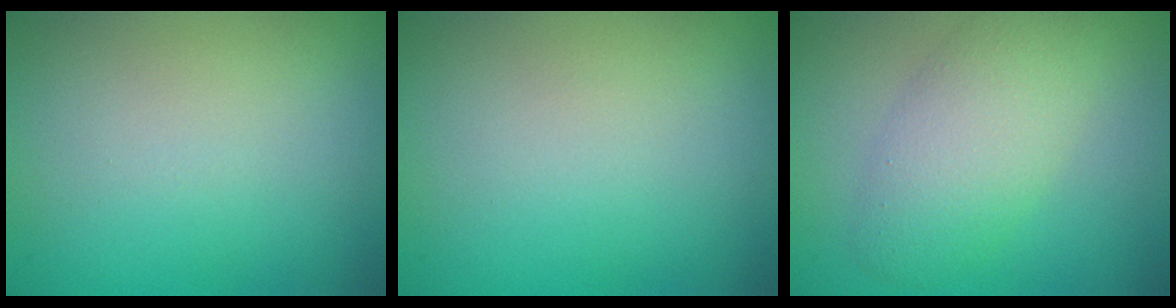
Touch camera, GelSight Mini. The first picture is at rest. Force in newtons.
{"total": 0.0}
{"total": 4.6, "press": 4.5, "slide": 0.6}